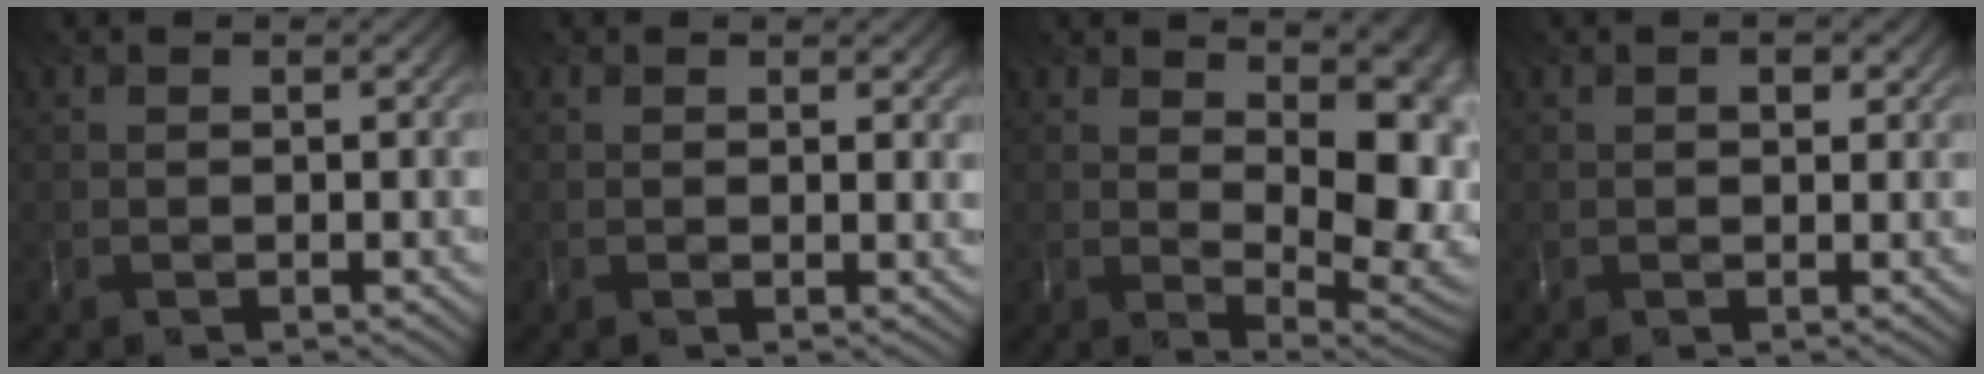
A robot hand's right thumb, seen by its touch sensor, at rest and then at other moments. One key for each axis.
{"total": 0.5, "fx": 0.5, "fy": 0.0, "fz": 0.1, "tx": 0.000, "ty": -0.002, "tz": 0.010}
{"total": 12.9, "fx": 4.0, "fy": 6.3, "fz": 10.6, "tx": -0.125, "ty": 0.010, "tz": 0.076}
{"total": 1.2, "fx": 0.7, "fy": 0.8, "fz": 0.7, "tx": -0.016, "ty": -0.001, "tz": 0.014}